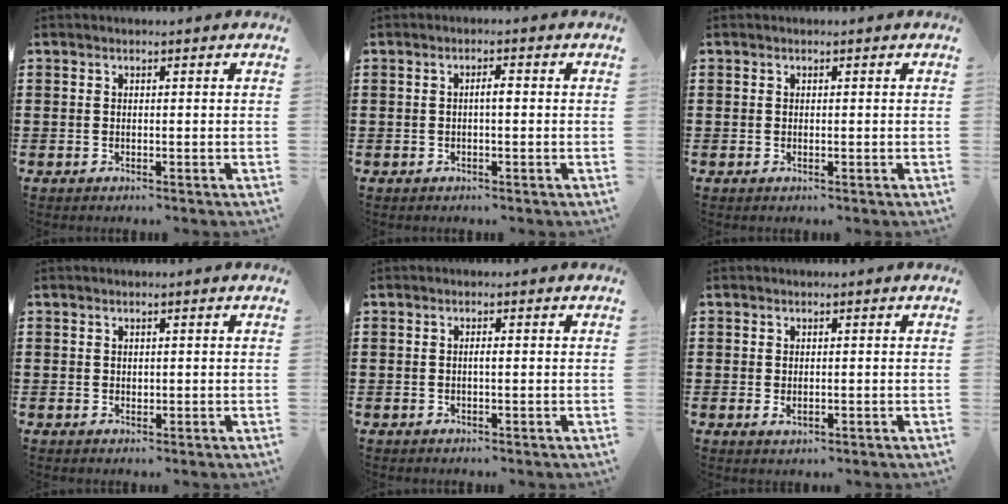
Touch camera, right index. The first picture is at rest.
{"total": 1.5, "force": [-0.2, 0.3, 1.5], "torque": [-0.028, 0.003, -0.004]}
{"total": 0.0}
{"total": 0.8, "force": [0.4, 0.6, 0.2], "torque": [-0.006, 0.003, 0.007]}
{"total": 0.8, "force": [-0.1, 0.1, 0.8], "torque": [-0.015, -0.003, -0.001]}
{"total": 1.1, "force": [0.0, 0.6, 0.9], "torque": [-0.019, 0.002, 0.001]}